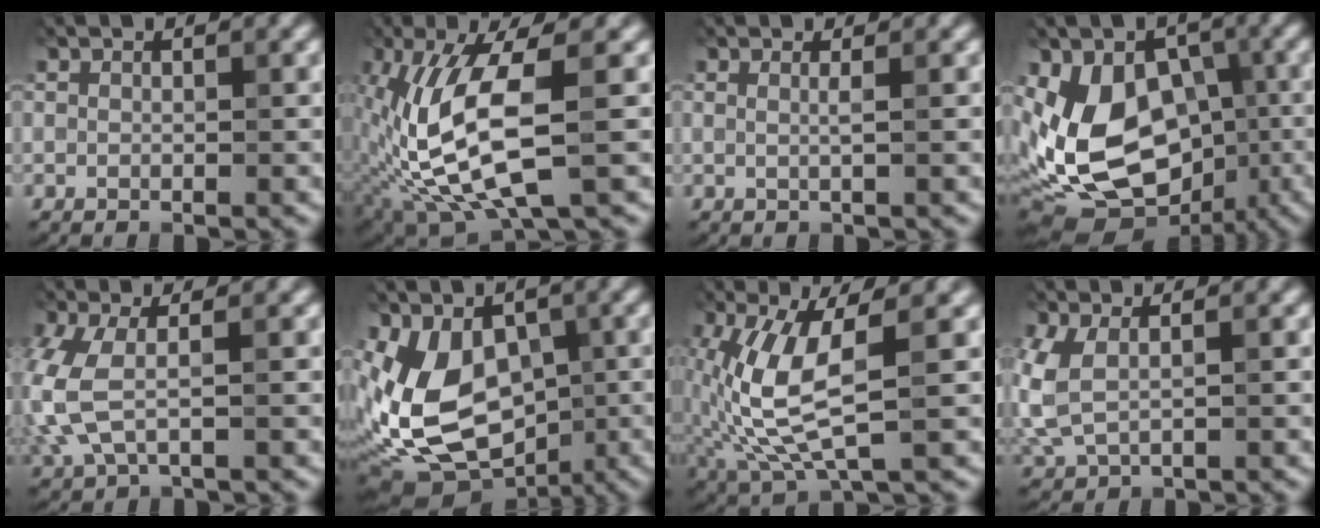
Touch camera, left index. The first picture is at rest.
{"total": 9.3, "force": [-1.7, 2.8, 8.7], "torque": [-0.186, 0.000, -0.022]}
{"total": 0.7, "force": [0.0, 0.2, 0.7], "torque": [-0.008, -0.001, -0.004]}
{"total": 12.1, "force": [-3.0, 8.8, 7.8], "torque": [-0.103, 0.013, -0.039]}
{"total": 4.3, "force": [-0.3, 1.8, 4.0], "torque": [-0.124, -0.002, 0.004]}
{"total": 9.9, "force": [-2.0, 6.6, 7.1], "torque": [-0.132, -0.014, -0.018]}
{"total": 7.4, "force": [-0.2, 2.2, 7.1], "torque": [-0.169, -0.005, 0.013]}
{"total": 3.6, "force": [0.0, 2.0, 3.0], "torque": [-0.097, -0.002, 0.009]}